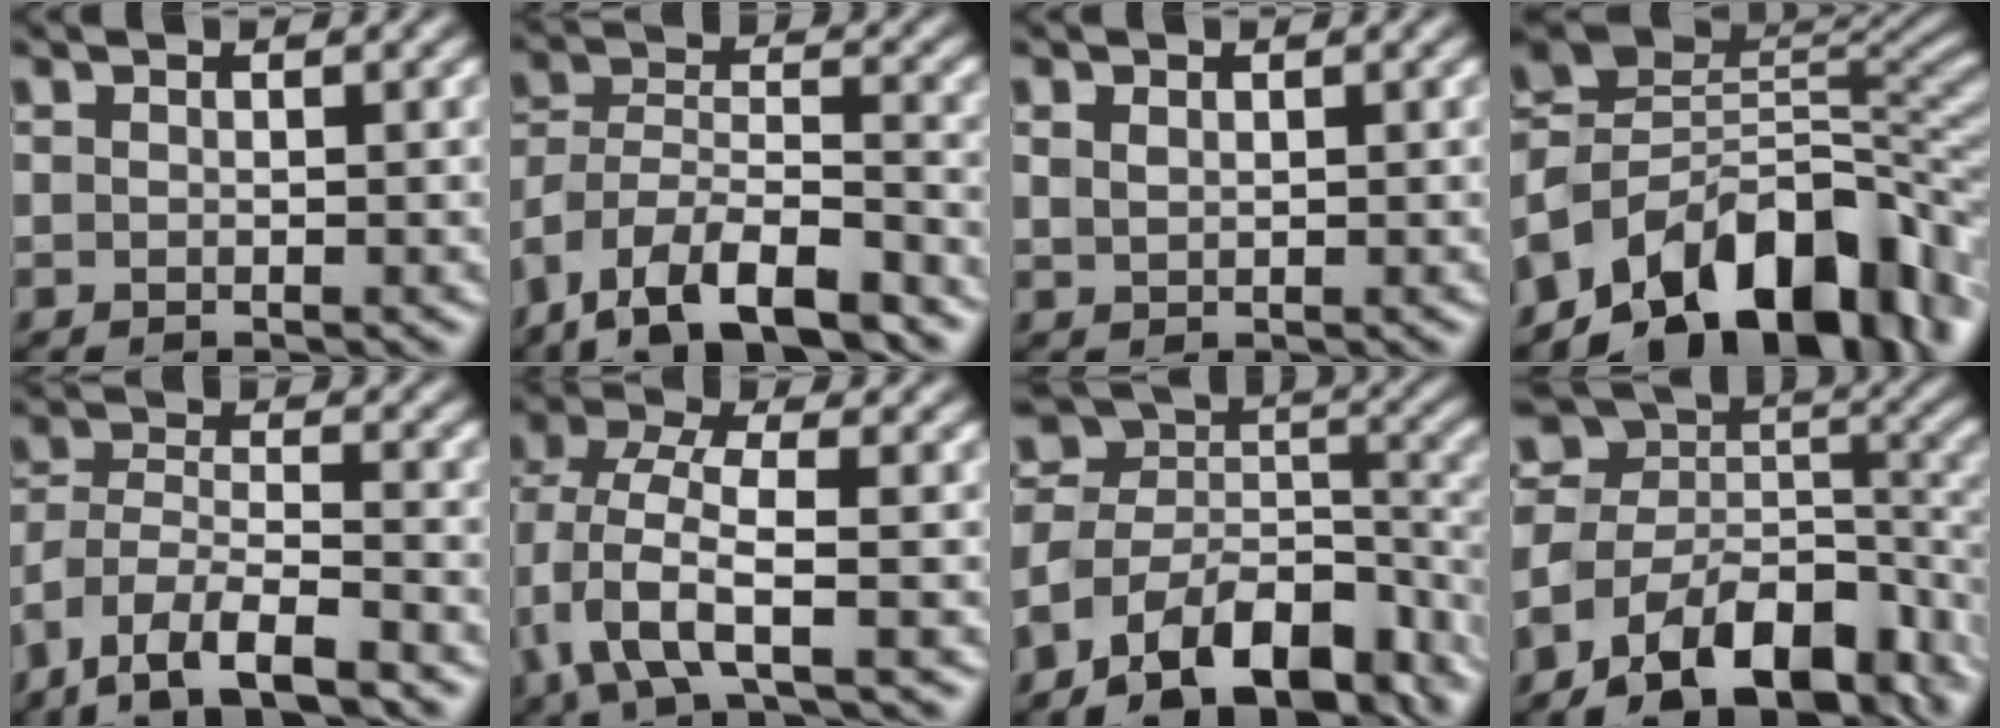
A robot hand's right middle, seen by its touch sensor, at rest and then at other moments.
{"total": 12.8, "force": [-10.0, 5.2, 6.1], "torque": [-0.110, -0.012, -0.169]}
{"total": 0.9, "force": [0.5, 0.6, 0.4], "torque": [-0.010, 0.001, 0.014]}
{"total": 13.8, "force": [-7.9, 7.4, 8.6], "torque": [-0.129, 0.019, -0.142]}
{"total": 8.7, "force": [-6.5, 3.0, 4.9], "torque": [-0.096, -0.005, -0.125]}
{"total": 5.6, "force": [-1.7, 2.3, 4.8], "torque": [-0.117, 0.003, -0.046]}
{"total": 13.3, "force": [-8.5, 7.1, 7.5], "torque": [-0.145, -0.009, -0.144]}
{"total": 14.3, "force": [-7.9, 8.0, 8.8], "torque": [-0.168, -0.026, -0.115]}